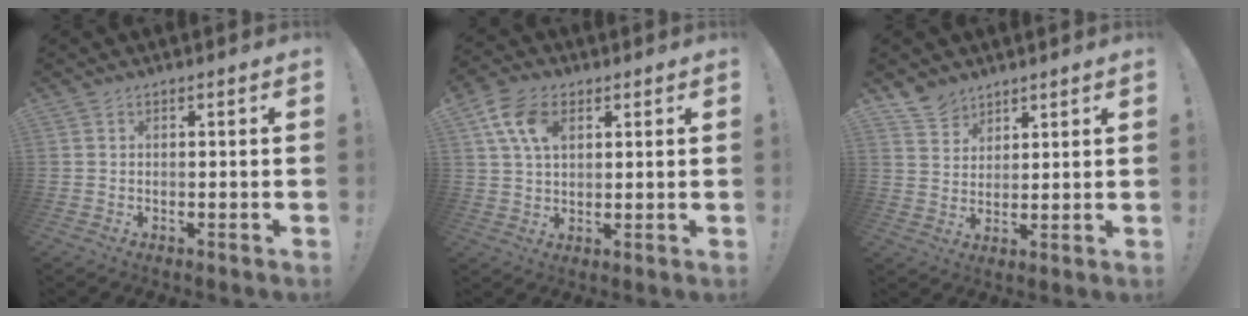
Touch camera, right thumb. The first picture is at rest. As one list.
[{"total": 11.0, "force": [4.4, 6.9, 7.5], "torque": [-0.147, 0.007, 0.086]}, {"total": 7.1, "force": [5.6, 4.2, 0.8], "torque": [-0.015, -0.042, 0.111]}]